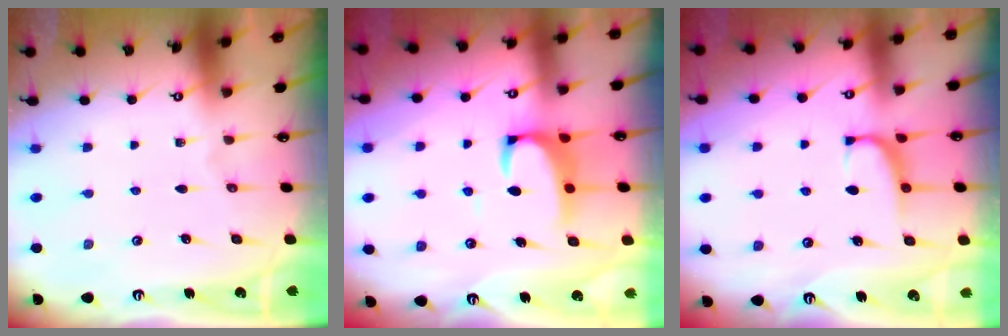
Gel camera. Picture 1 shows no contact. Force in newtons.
{"total": 3.0, "press": 2.8, "slide": 1.0}
{"total": 0.7, "press": 0.0, "slide": 0.7}